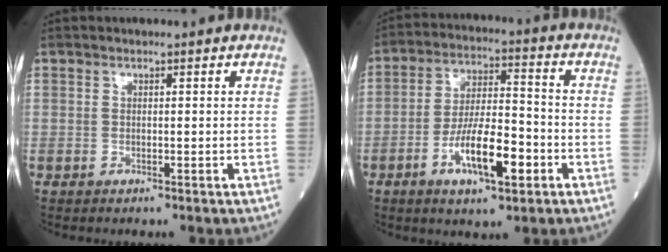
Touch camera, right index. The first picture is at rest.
{"total": 11.0, "force": [-4.4, 2.9, 9.6], "torque": [-0.179, 0.003, -0.075]}